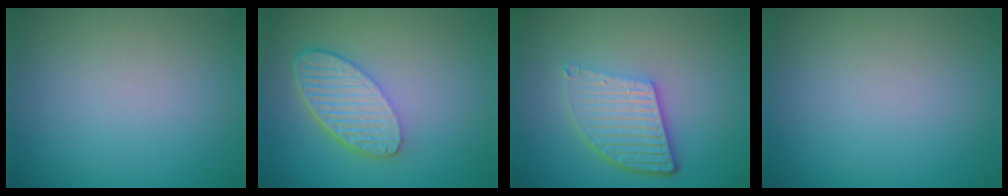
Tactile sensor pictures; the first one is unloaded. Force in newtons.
{"total": 5.9, "press": 4.6, "slide": 3.8}
{"total": 5.6, "press": 4.0, "slide": 4.0}
{"total": 0.0}